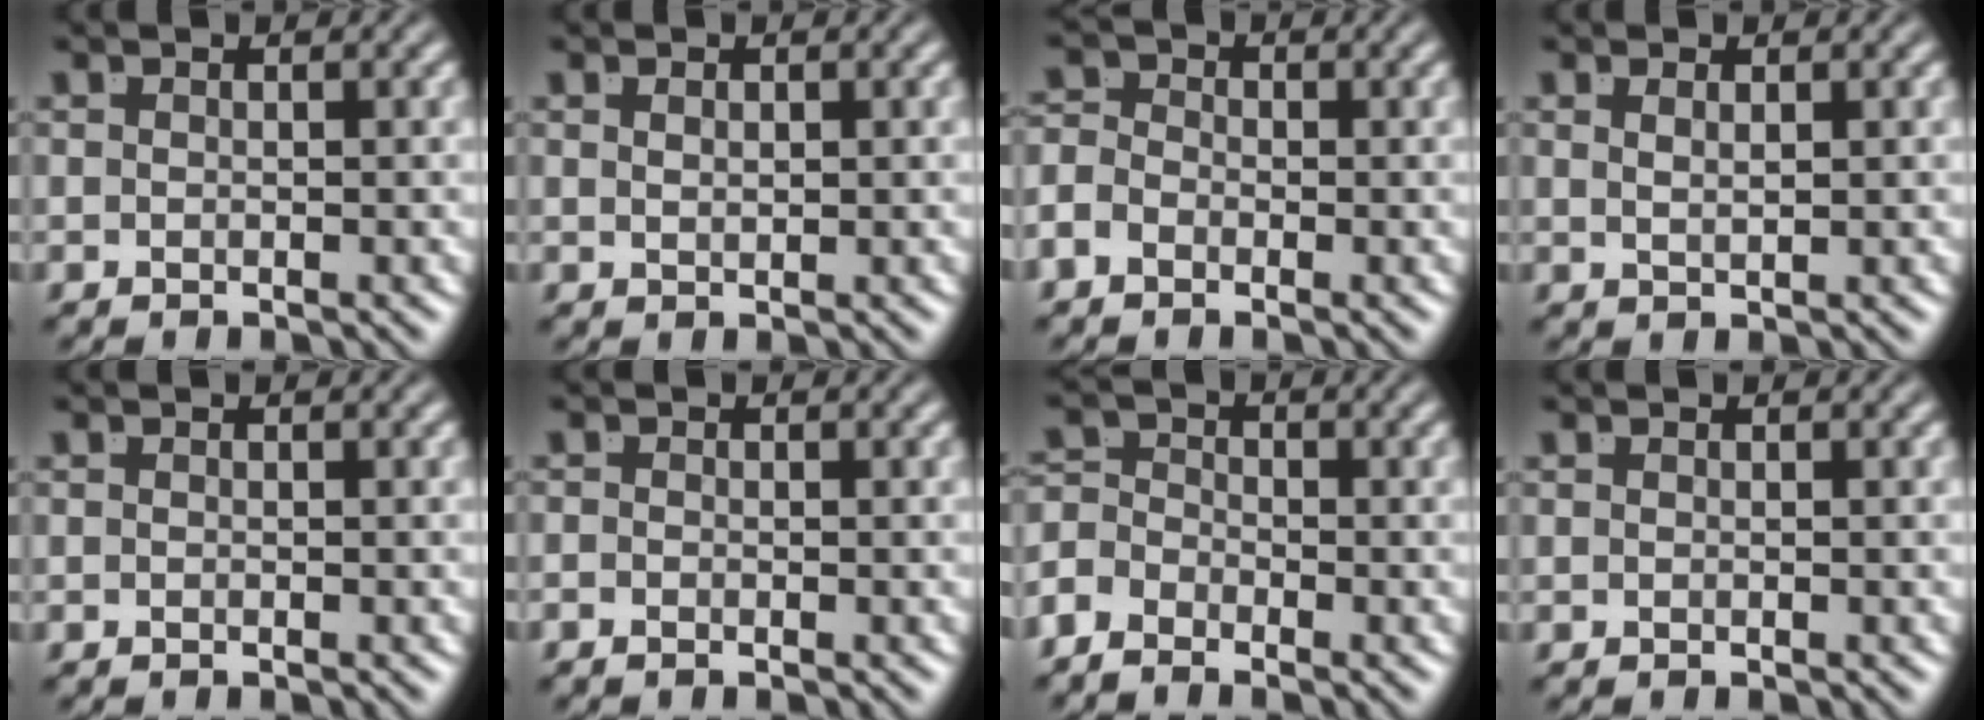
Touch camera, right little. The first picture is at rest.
{"total": 0.9, "force": [0.3, -0.8, 0.4], "torque": [-0.003, -0.009, 0.014]}
{"total": 2.3, "force": [-1.1, 1.8, 1.0], "torque": [-0.019, -0.012, -0.021]}
{"total": 1.4, "force": [0.5, -1.1, 0.5], "torque": [-0.004, -0.009, 0.021]}
{"total": 0.0}
{"total": 0.8, "force": [-0.7, -0.1, 0.2], "torque": [-0.004, -0.007, -0.012]}
{"total": 3.4, "force": [-1.4, 2.9, 1.2], "torque": [-0.019, -0.016, -0.030]}
{"total": 0.0}